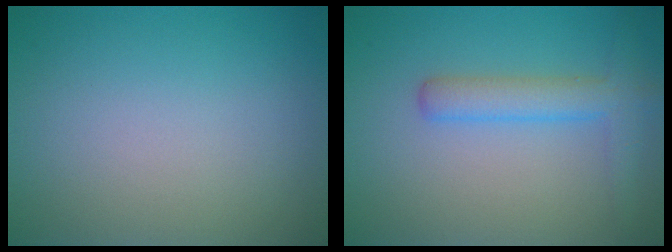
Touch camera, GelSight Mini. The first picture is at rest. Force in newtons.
{"total": 3.3, "press": 3.3, "slide": 0.2}